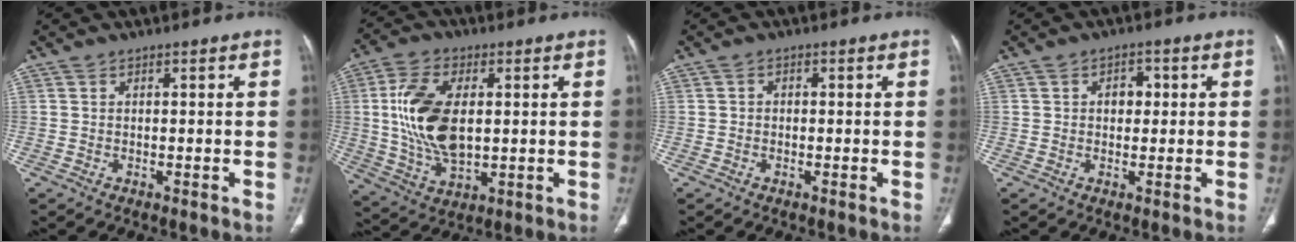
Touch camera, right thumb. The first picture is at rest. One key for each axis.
{"total": 15.2, "fx": 1.6, "fy": 8.4, "fz": 12.6, "tx": -0.247, "ty": -0.006, "tz": 0.036}
{"total": 0.9, "fx": -0.1, "fy": 0.8, "fz": 0.4, "tx": -0.002, "ty": 0.003, "tz": -0.005}
{"total": 3.2, "fx": 0.5, "fy": 2.4, "fz": 2.1, "tx": -0.015, "ty": 0.005, "tz": 0.004}